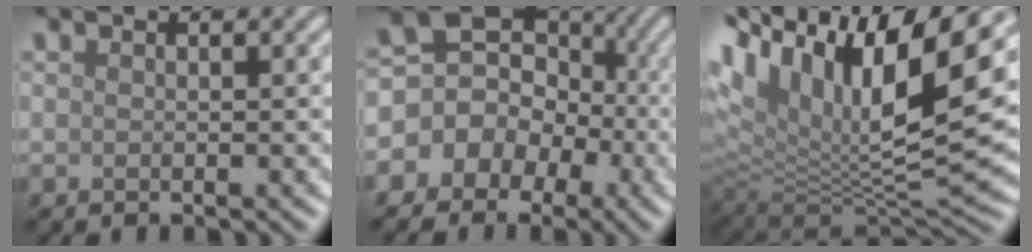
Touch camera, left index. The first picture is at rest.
{"total": 9.9, "force": [-1.1, 9.2, 3.5], "torque": [-0.054, 0.043, -0.056]}
{"total": 16.2, "force": [6.4, 7.1, 13.1], "torque": [-0.250, 0.014, 0.114]}